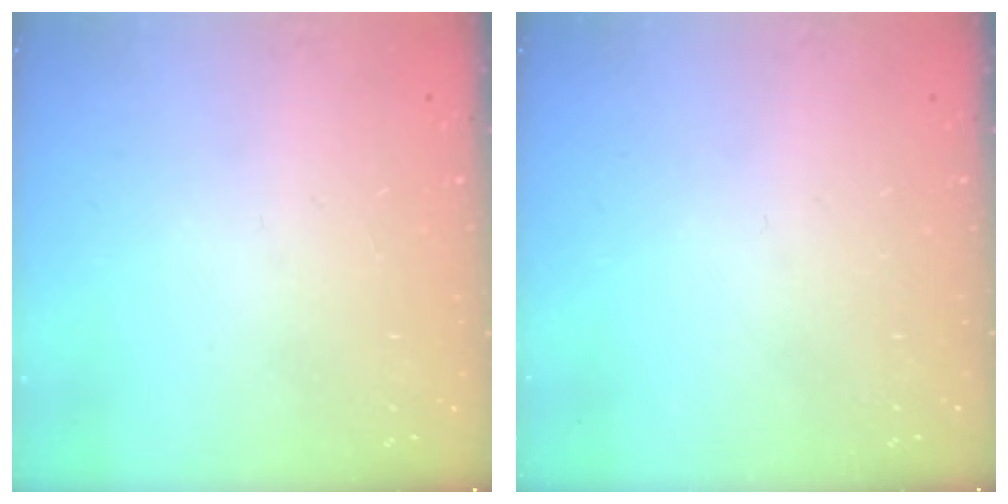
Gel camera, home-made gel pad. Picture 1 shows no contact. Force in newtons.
{"total": 0.0}